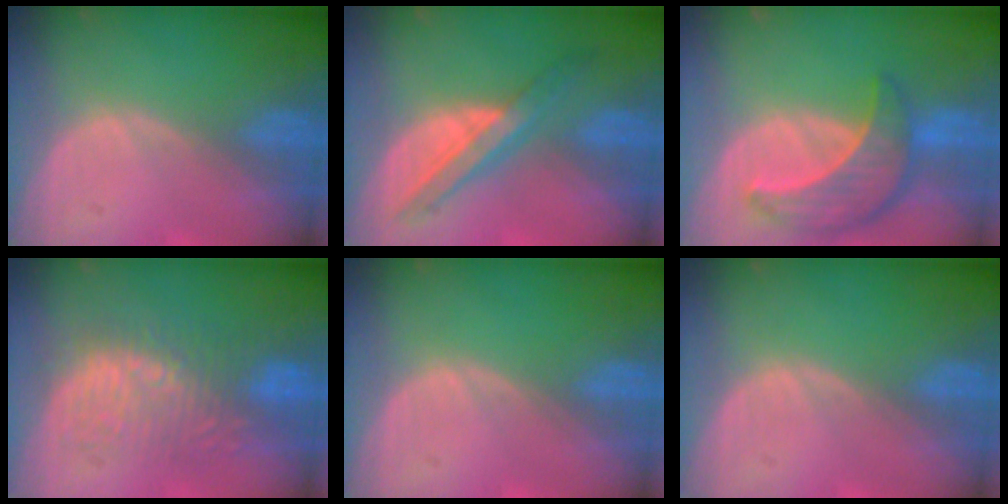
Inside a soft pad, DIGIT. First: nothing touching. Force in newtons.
{"total": 6.1, "press": 6.0, "slide": 0.9}
{"total": 8.6, "press": 7.7, "slide": 3.8}
{"total": 8.7, "press": 8.6, "slide": 0.9}
{"total": 0.0}
{"total": 0.0}